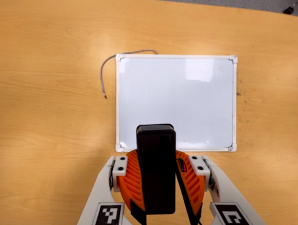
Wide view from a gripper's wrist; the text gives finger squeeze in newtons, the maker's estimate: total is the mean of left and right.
{"total": 10.0, "left": 9.9, "right": 10.0}